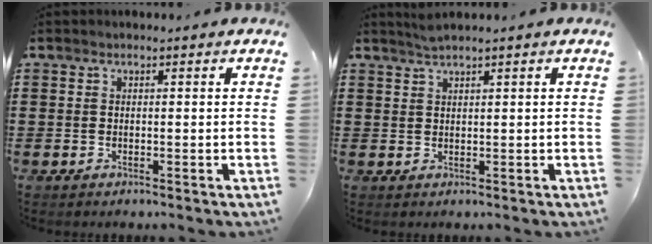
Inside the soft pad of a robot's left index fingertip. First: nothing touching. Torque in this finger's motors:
{"motor_torque": [0.46, -0.34, 0.04, 0.00]}